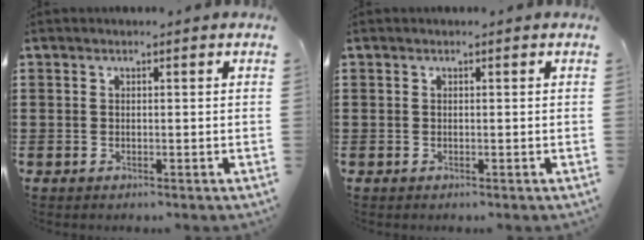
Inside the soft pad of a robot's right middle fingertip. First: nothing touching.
{"total": 0.0}